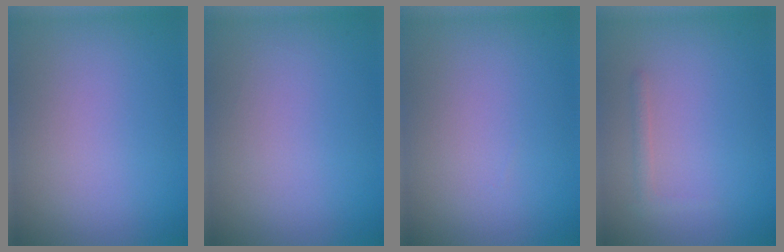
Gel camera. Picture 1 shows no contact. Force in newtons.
{"total": 0.0}
{"total": 0.0}
{"total": 0.8, "press": 0.8, "slide": 0.0}